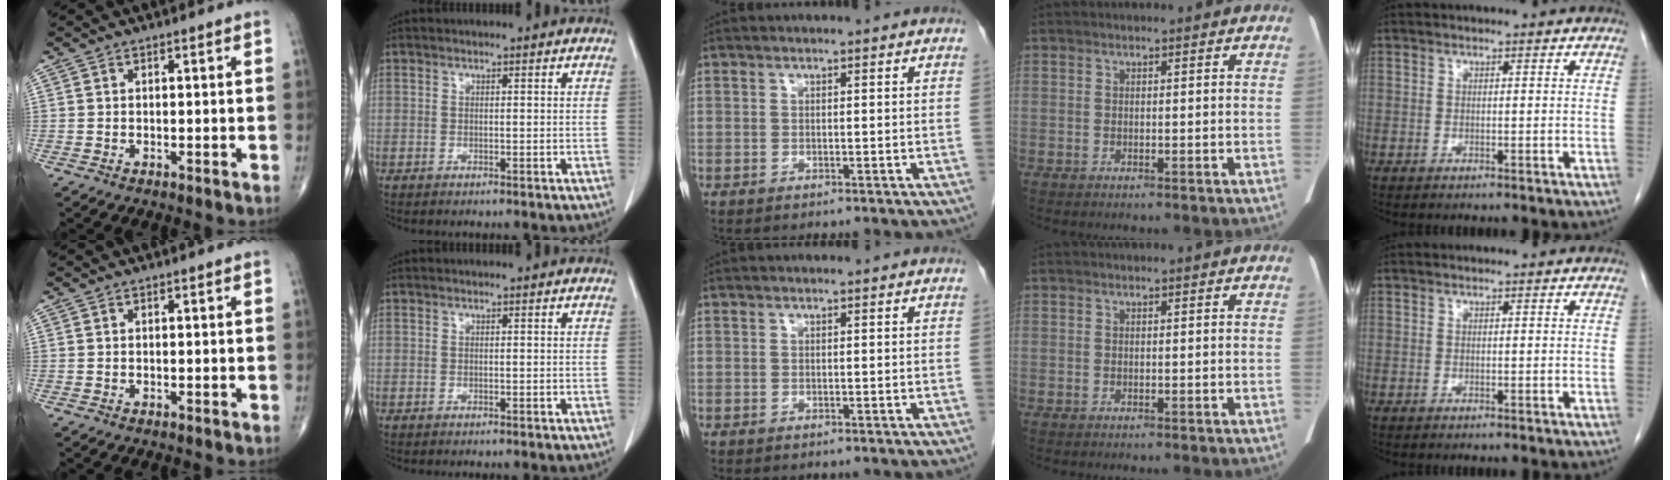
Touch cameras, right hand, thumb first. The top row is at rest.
{}